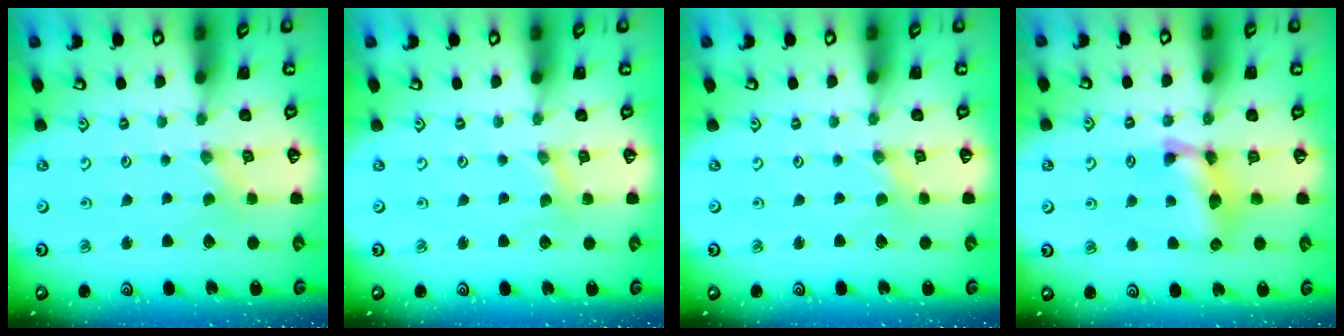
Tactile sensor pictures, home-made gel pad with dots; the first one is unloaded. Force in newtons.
{"total": 1.2, "press": 1.2, "slide": 0.1}
{"total": 0.0}
{"total": 12.2, "press": 12.2, "slide": 0.6}